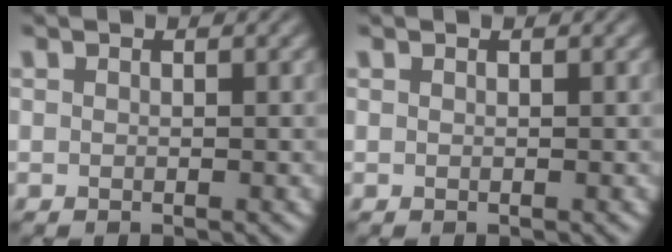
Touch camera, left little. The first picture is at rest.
{"total": 0.0}